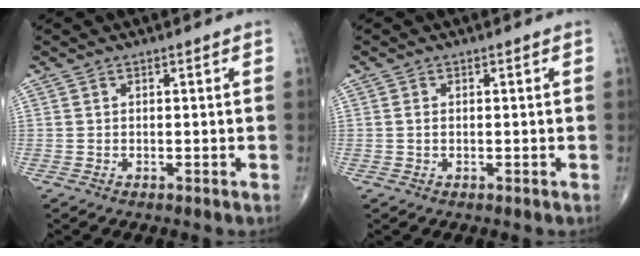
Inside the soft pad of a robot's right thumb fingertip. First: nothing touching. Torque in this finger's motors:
{"motor_torque": [0.04, -0.58, -0.28, -0.22, 0.00]}